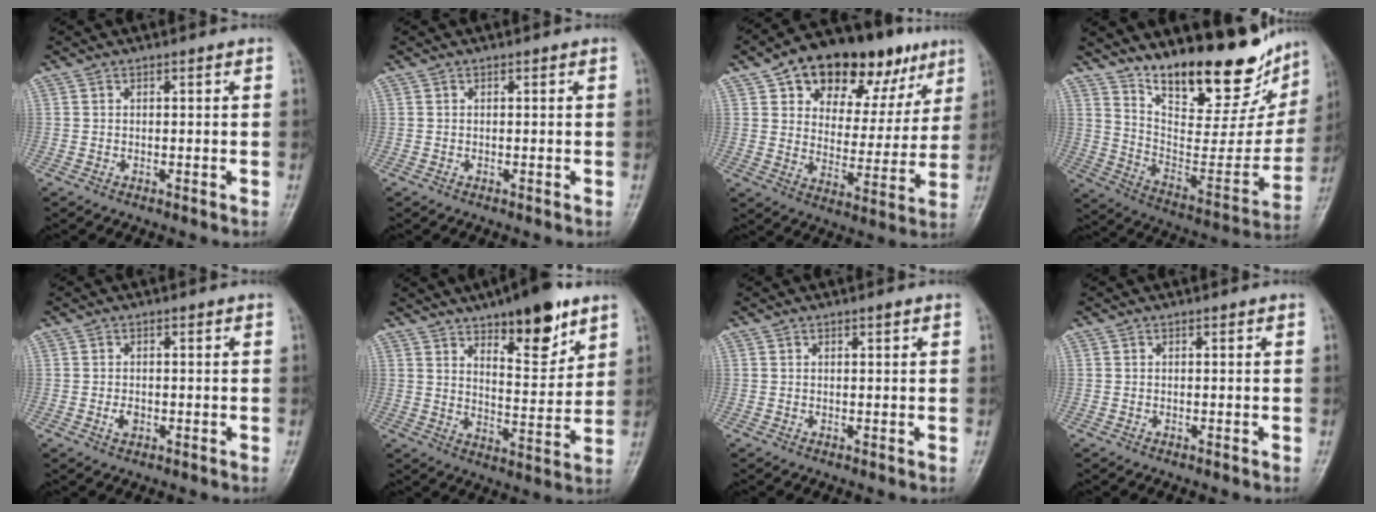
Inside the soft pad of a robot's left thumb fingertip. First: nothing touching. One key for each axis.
{"total": 0.0}
{"total": 22.7, "fx": 12.3, "fy": 12.6, "fz": 14.3, "tx": -0.157, "ty": -0.007, "tz": 0.184}
{"total": 25.5, "fx": 19.3, "fy": 8.8, "fz": 14.2, "tx": -0.174, "ty": -0.106, "tz": 0.295}
{"total": 1.8, "fx": -0.5, "fy": 1.3, "fz": 1.2, "tx": -0.017, "ty": 0.001, "tz": -0.008}
{"total": 14.6, "fx": 9.1, "fy": 5.2, "fz": 10.1, "tx": -0.112, "ty": -0.053, "tz": 0.140}
{"total": 0.6, "fx": 0.4, "fy": 0.2, "fz": 0.4, "tx": -0.006, "ty": -0.001, "tz": 0.006}
{"total": 0.0}